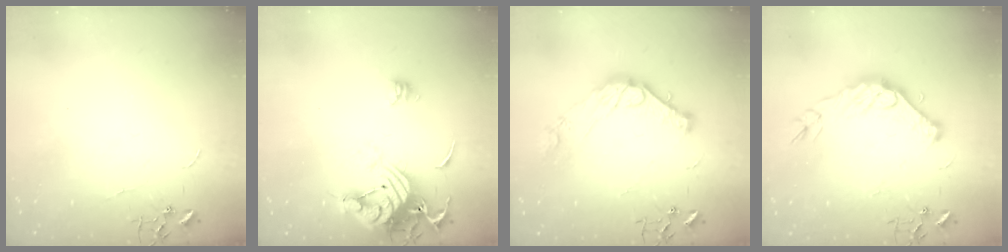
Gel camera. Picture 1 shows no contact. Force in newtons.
{"total": 14.8, "press": 14.7, "slide": 1.4}
{"total": 13.0, "press": 13.0, "slide": 0.8}
{"total": 15.0, "press": 14.9, "slide": 1.7}